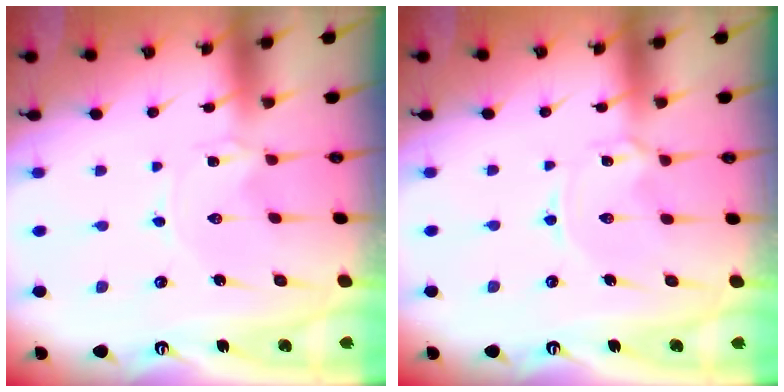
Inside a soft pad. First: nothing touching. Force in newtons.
{"total": 2.0, "press": 2.0, "slide": 0.1}